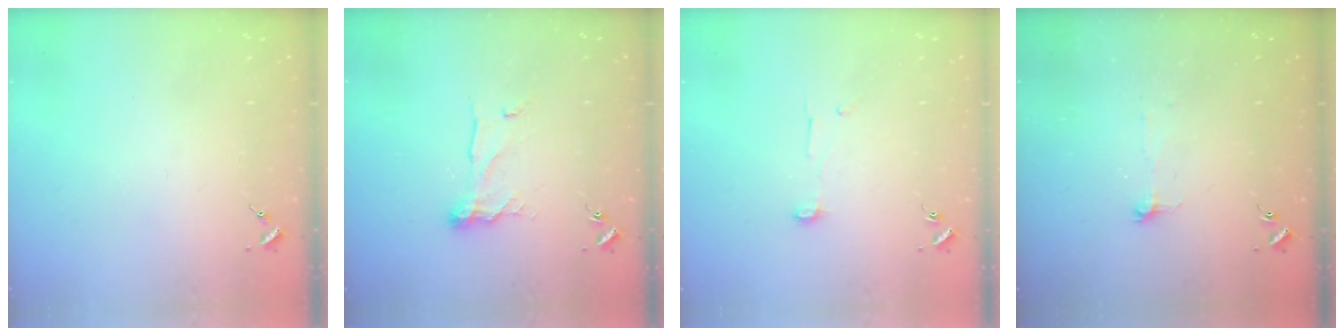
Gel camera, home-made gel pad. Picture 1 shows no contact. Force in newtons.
{"total": 10.5, "press": 10.4, "slide": 0.5}
{"total": 5.0, "press": 5.0, "slide": 0.5}
{"total": 4.7, "press": 4.6, "slide": 0.3}